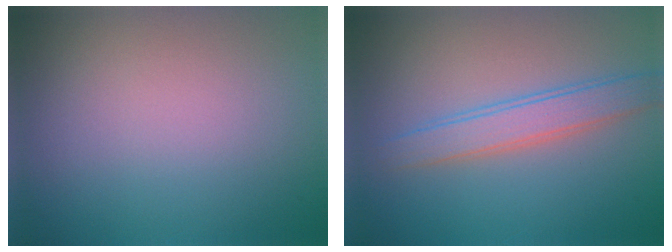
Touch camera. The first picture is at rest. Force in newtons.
{"total": 3.0, "press": 3.0, "slide": 0.0}